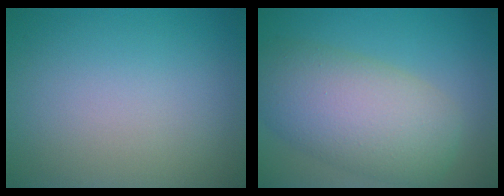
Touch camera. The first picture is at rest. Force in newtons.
{"total": 8.3, "press": 8.3, "slide": 0.5}